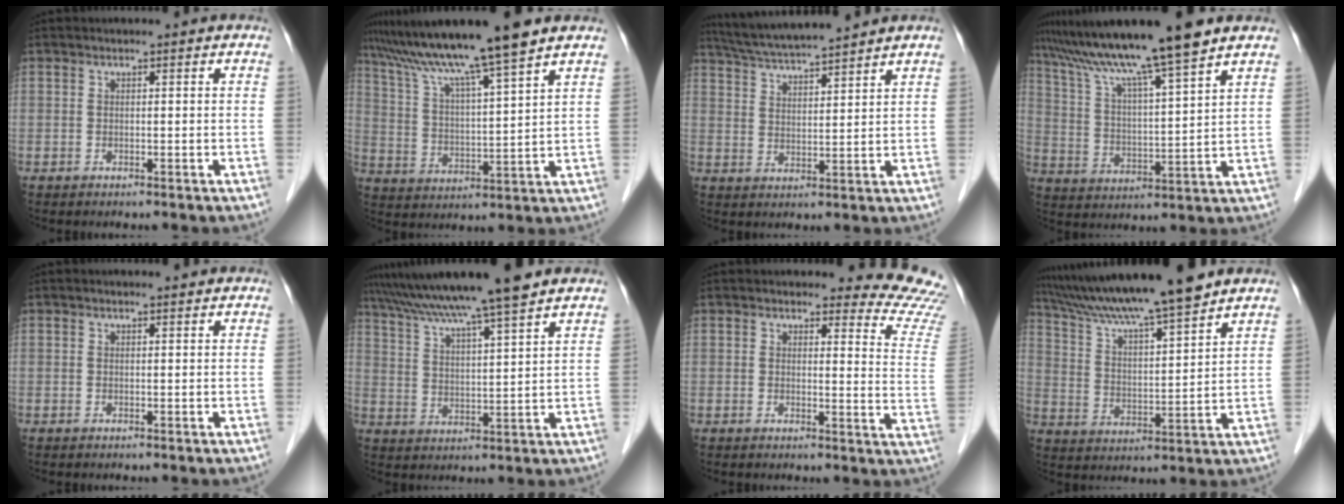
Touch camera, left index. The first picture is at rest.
{"total": 15.0, "force": [11.8, -1.2, 9.1], "torque": [-0.161, 0.015, 0.203]}
{"total": 10.5, "force": [9.6, -0.6, 4.3], "torque": [-0.081, 0.019, 0.163]}
{"total": 15.7, "force": [12.5, -0.9, 9.5], "torque": [-0.167, 0.014, 0.213]}
{"total": 1.0, "force": [1.0, 0.1, 0.3], "torque": [-0.011, 0.005, 0.014]}
{"total": 14.1, "force": [11.8, -1.0, 7.7], "torque": [-0.135, 0.018, 0.188]}
{"total": 10.7, "force": [10.7, 0.7, 0.7], "torque": [0.024, -0.110, 0.077]}
{"total": 15.8, "force": [13.7, -0.3, 7.9], "torque": [-0.140, 0.007, 0.232]}